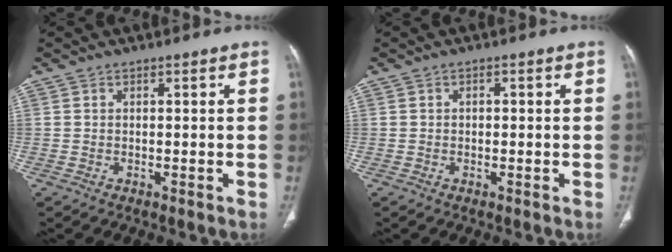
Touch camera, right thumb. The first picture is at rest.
{"total": 0.7, "force": [0.0, 0.5, 0.5], "torque": [-0.005, 0.001, -0.002]}